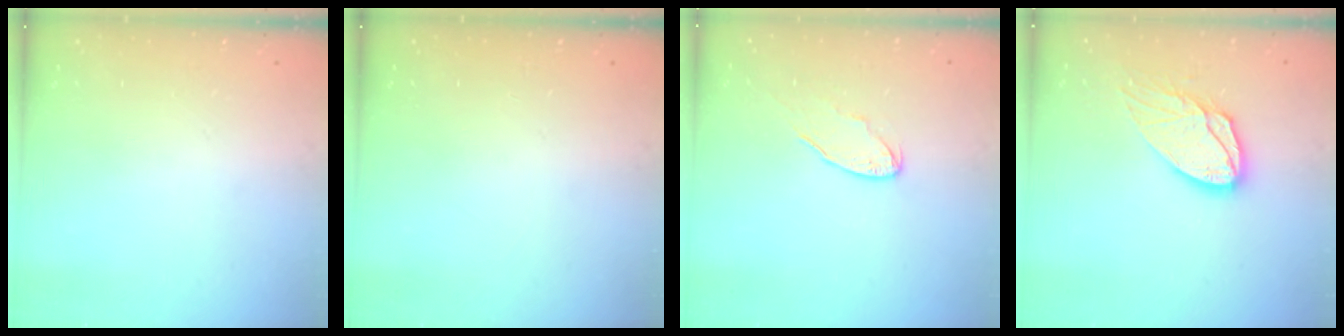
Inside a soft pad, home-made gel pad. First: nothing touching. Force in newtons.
{"total": 0.0}
{"total": 6.8, "press": 6.8, "slide": 0.6}
{"total": 13.8, "press": 13.8, "slide": 1.0}